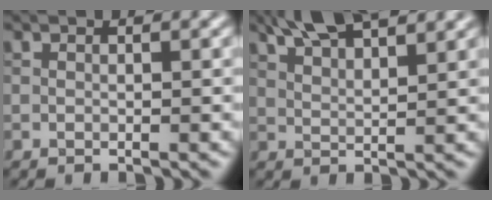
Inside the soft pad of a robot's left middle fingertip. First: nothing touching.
{"total": 6.6, "force": [5.0, 1.6, 4.0], "torque": [-0.063, 0.021, 0.070]}